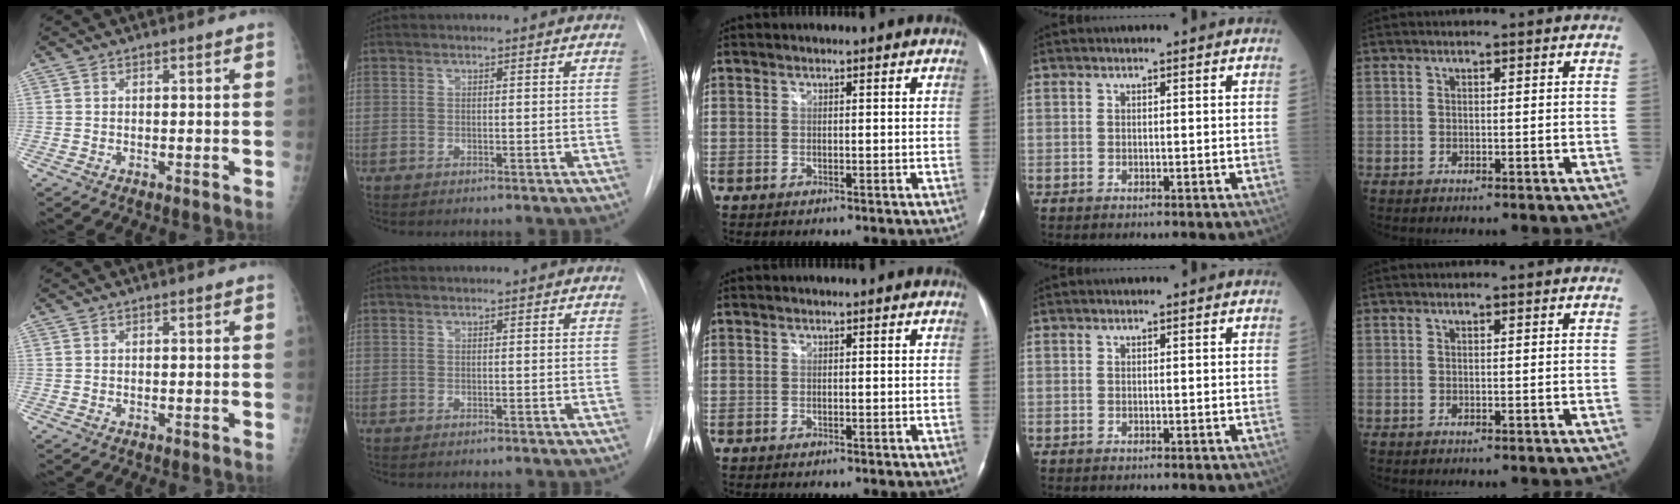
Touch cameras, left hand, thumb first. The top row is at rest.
{}